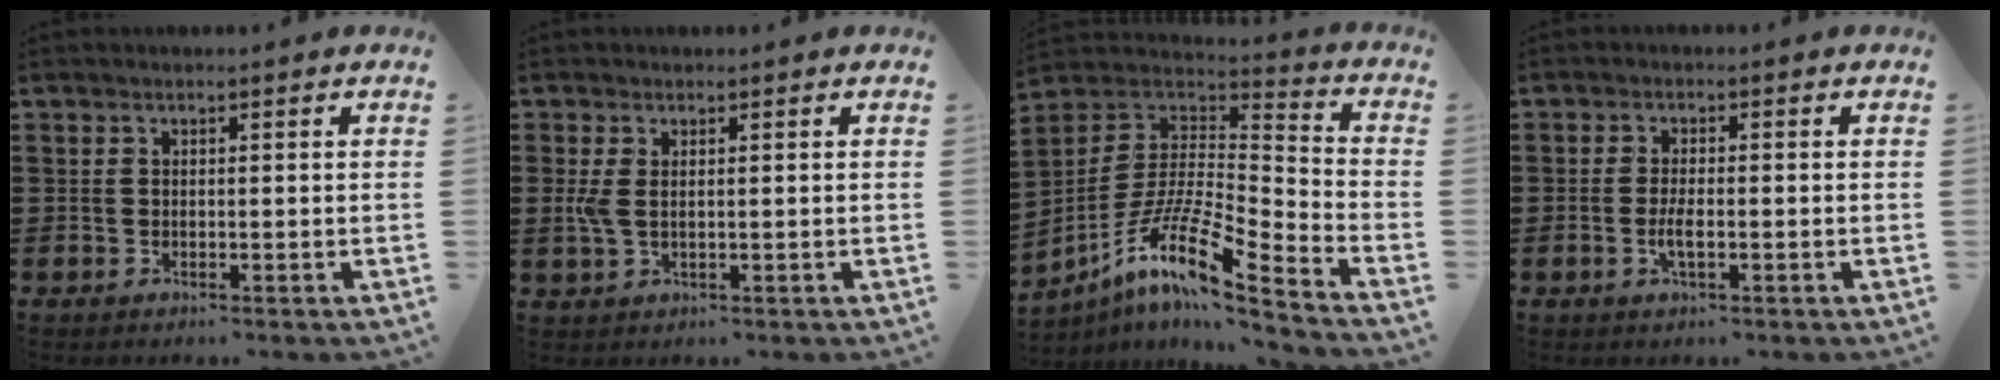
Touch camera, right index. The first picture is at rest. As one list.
[{"total": 2.6, "force": [0.7, 1.1, 2.2], "torque": [-0.062, -0.001, 0.007]}, {"total": 12.1, "force": [-8.2, 1.4, 8.8], "torque": [-0.184, -0.010, -0.168]}, {"total": 2.7, "force": [-0.9, 0.6, 2.5], "torque": [-0.050, -0.004, -0.018]}]